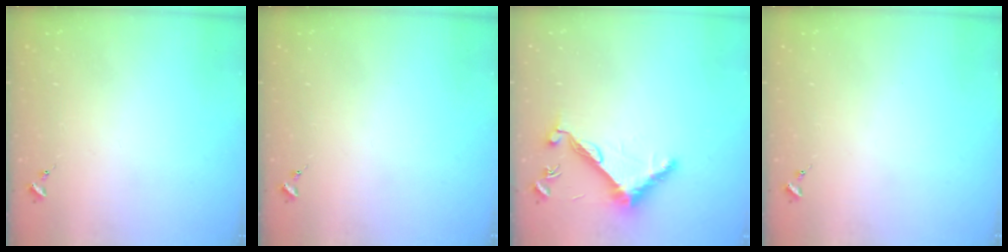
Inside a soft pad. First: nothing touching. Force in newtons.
{"total": 0.0}
{"total": 8.3, "press": 8.2, "slide": 0.5}
{"total": 0.0}